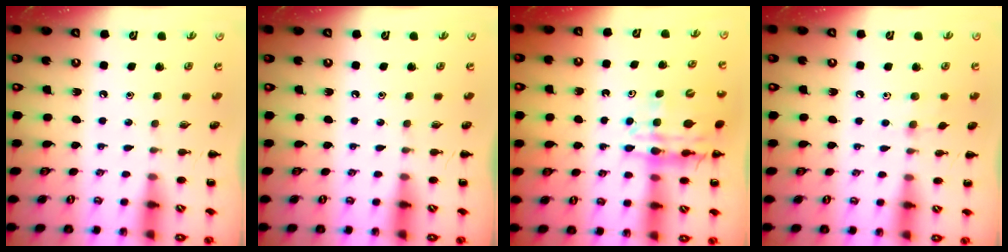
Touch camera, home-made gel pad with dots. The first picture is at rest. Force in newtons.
{"total": 0.0}
{"total": 14.4, "press": 13.9, "slide": 3.6}
{"total": 6.4, "press": 6.1, "slide": 1.9}